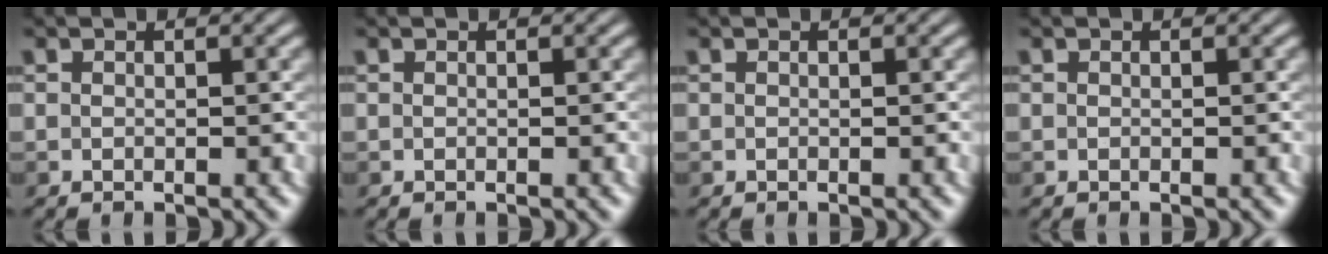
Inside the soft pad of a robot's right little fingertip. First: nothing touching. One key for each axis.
{"total": 0.0}
{"total": 0.0}
{"total": 0.0}